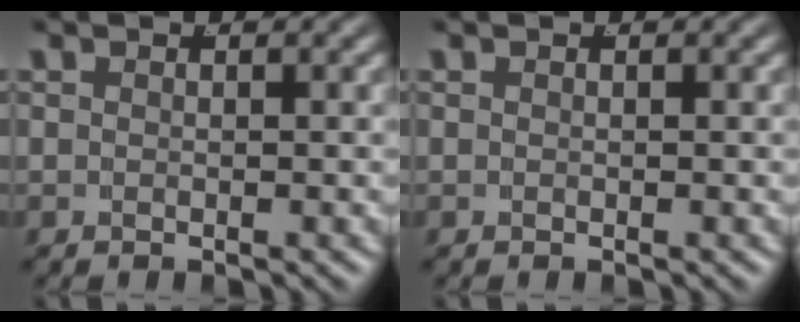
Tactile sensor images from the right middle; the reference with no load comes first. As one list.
[{"total": 0.0}]